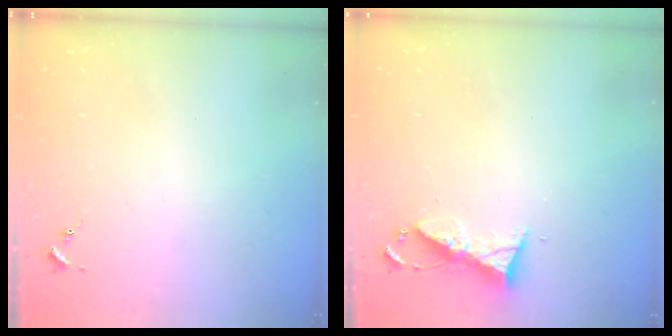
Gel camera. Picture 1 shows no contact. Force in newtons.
{"total": 7.4, "press": 7.4, "slide": 0.4}